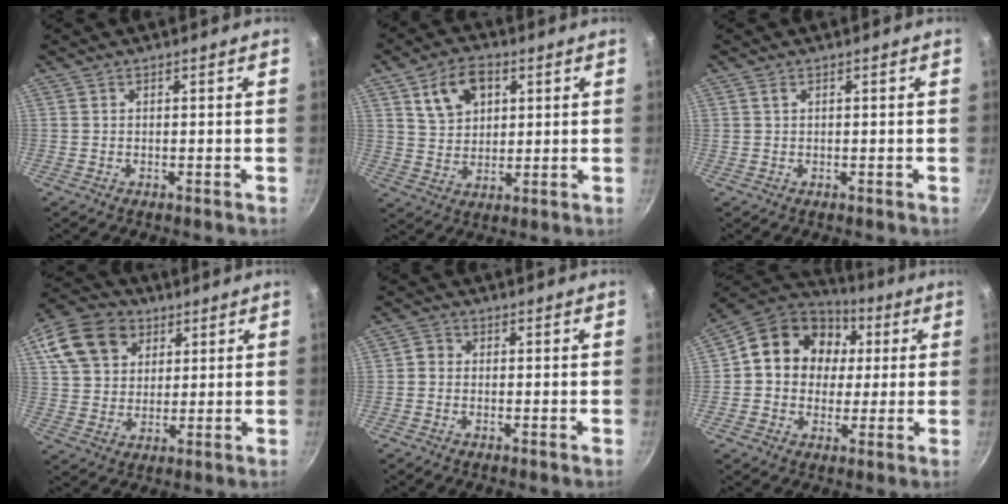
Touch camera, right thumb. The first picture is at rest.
{"total": 9.7, "force": [3.9, 6.6, 5.9], "torque": [-0.083, -0.004, 0.070]}
{"total": 0.7, "force": [0.3, 0.4, 0.4], "torque": [-0.007, 0.001, 0.007]}
{"total": 14.9, "force": [6.3, 11.2, 7.5], "torque": [-0.130, 0.014, 0.106]}
{"total": 1.7, "force": [-0.6, 1.4, 0.7], "torque": [-0.010, 0.009, -0.016]}
{"total": 16.3, "force": [2.9, 13.8, 8.2], "torque": [-0.109, 0.021, 0.033]}